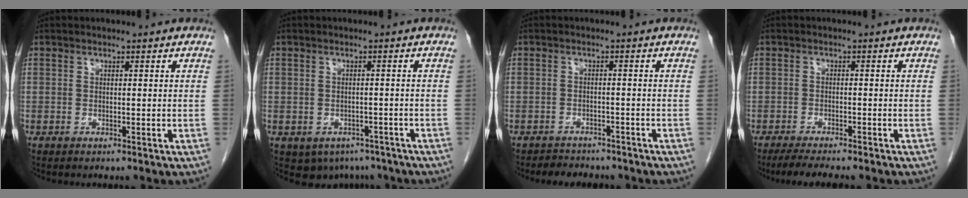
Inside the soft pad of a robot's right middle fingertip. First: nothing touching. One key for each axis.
{"total": 6.5, "fx": -4.4, "fy": 4.6, "fz": 1.6, "tx": -0.015, "ty": 0.006, "tz": -0.052}
{"total": 5.2, "fx": -4.7, "fy": 2.1, "fz": 1.1, "tx": -0.018, "ty": 0.000, "tz": -0.059}
{"total": 6.3, "fx": -5.3, "fy": 0.6, "fz": 3.3, "tx": -0.049, "ty": -0.014, "tz": -0.083}